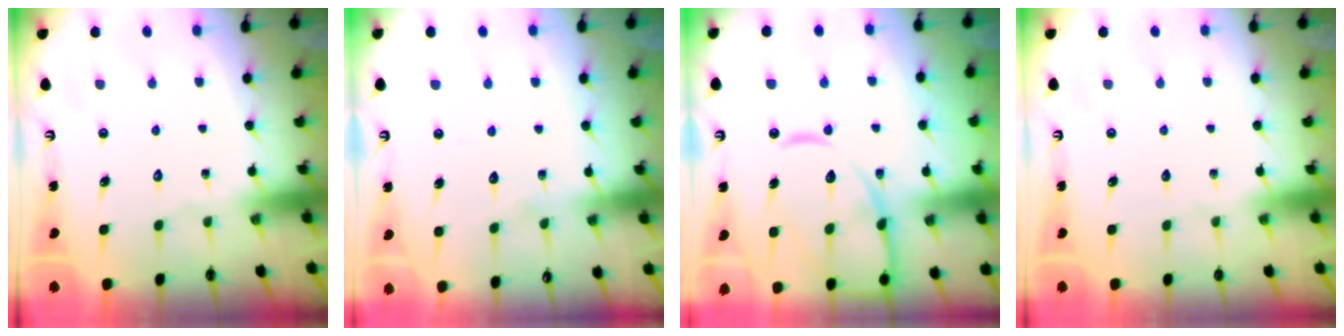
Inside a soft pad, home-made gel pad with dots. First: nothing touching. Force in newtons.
{"total": 5.7, "press": 5.7, "slide": 0.5}
{"total": 14.3, "press": 14.2, "slide": 1.5}
{"total": 0.0}